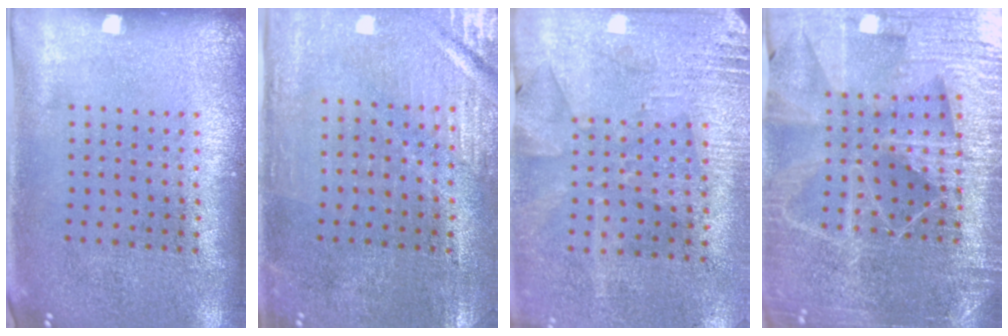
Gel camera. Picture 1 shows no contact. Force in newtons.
{"total": 0.6, "press": 0.5, "slide": 0.3}
{"total": 2.8, "press": 2.5, "slide": 1.1}
{"total": 5.6, "press": 4.9, "slide": 2.6}